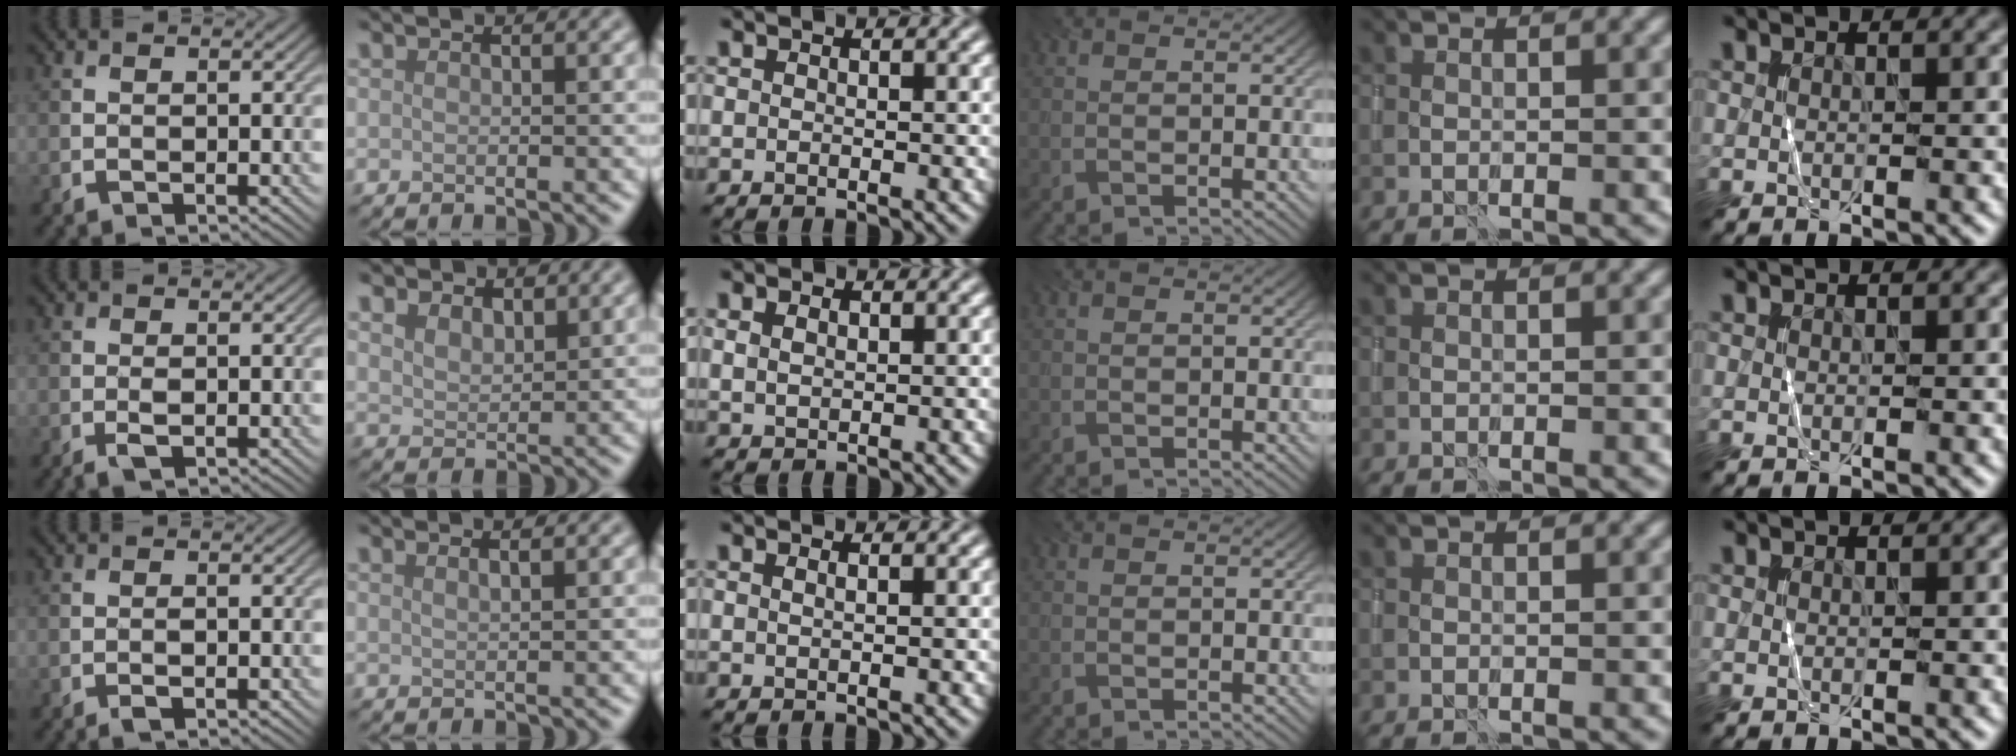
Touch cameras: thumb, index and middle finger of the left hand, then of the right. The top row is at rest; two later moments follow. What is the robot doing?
{"motion": "wrap", "object": "sponge"}